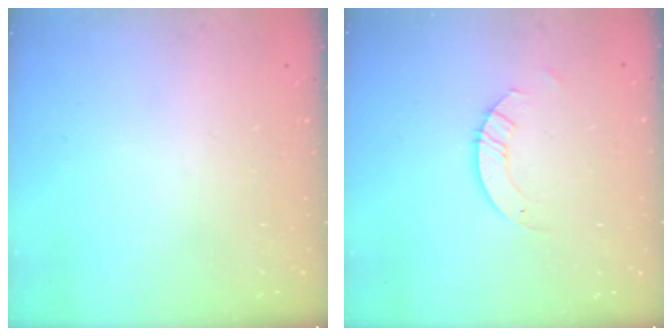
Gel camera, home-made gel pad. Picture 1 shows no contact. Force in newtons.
{"total": 2.6, "press": 2.6, "slide": 0.2}